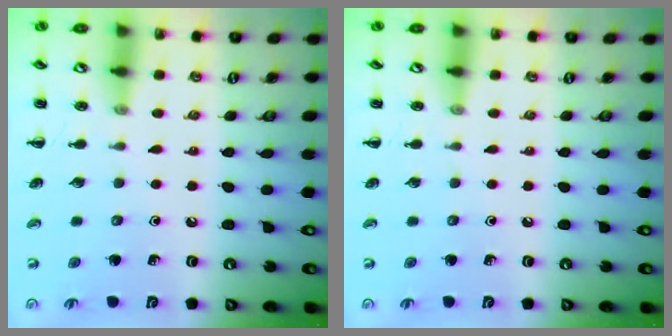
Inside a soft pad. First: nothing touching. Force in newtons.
{"total": 0.0}